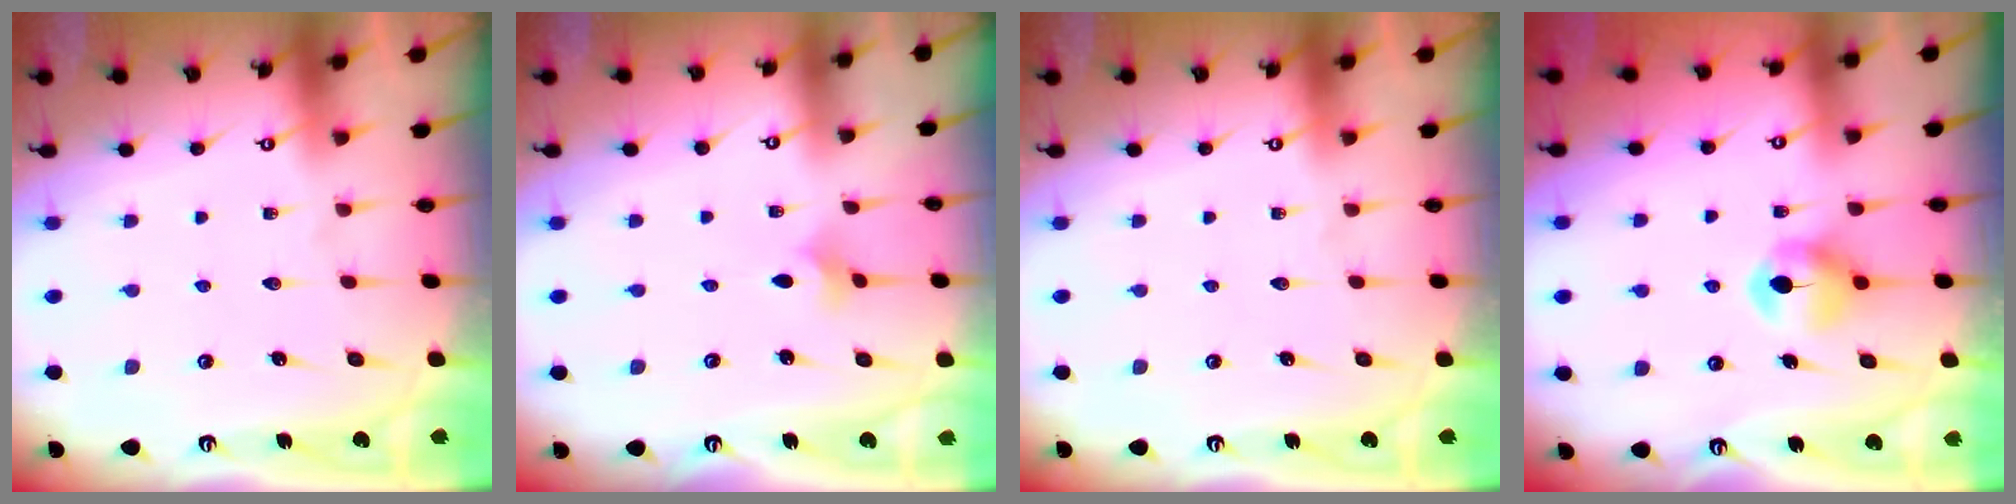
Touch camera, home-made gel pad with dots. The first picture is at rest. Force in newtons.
{"total": 1.8, "press": 1.7, "slide": 0.5}
{"total": 0.0}
{"total": 6.9, "press": 6.9, "slide": 0.3}